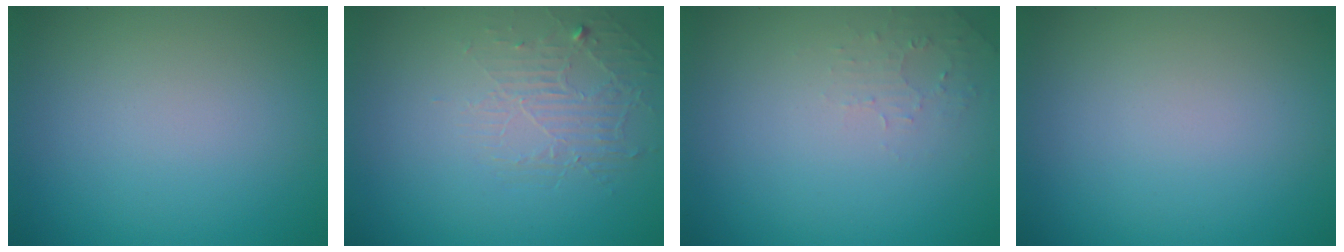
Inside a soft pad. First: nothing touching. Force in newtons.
{"total": 1.8, "press": 0.8, "slide": 1.6}
{"total": 1.3, "press": 1.2, "slide": 0.3}
{"total": 0.0}